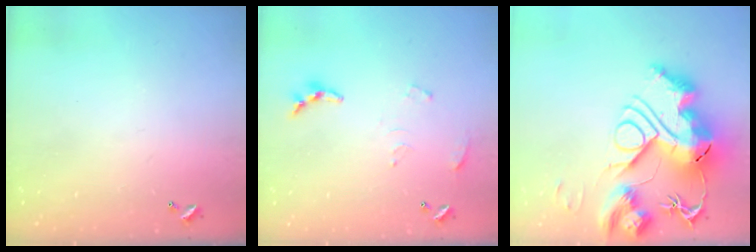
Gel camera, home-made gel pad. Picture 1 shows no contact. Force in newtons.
{"total": 6.2, "press": 6.2, "slide": 0.5}
{"total": 0.7, "press": 0.7, "slide": 0.0}